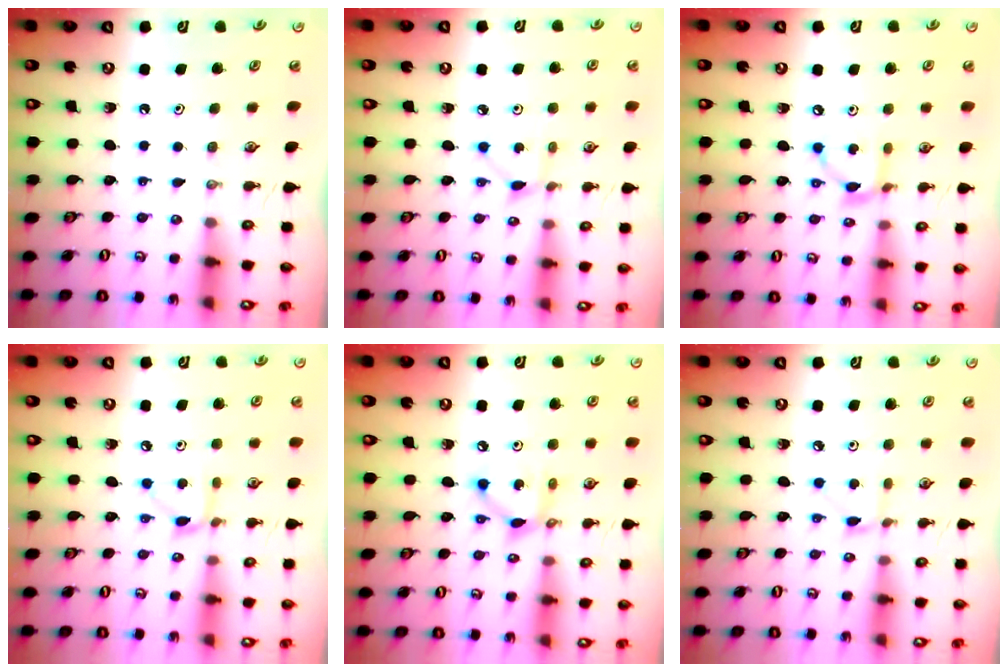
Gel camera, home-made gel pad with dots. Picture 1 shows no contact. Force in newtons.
{"total": 2.5, "press": 2.4, "slide": 0.3}
{"total": 8.5, "press": 8.5, "slide": 0.4}
{"total": 5.7, "press": 5.6, "slide": 0.6}
{"total": 7.9, "press": 7.9, "slide": 0.3}
{"total": 2.0, "press": 2.0, "slide": 0.1}